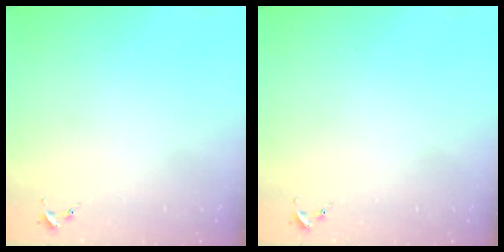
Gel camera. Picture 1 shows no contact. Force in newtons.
{"total": 0.0}